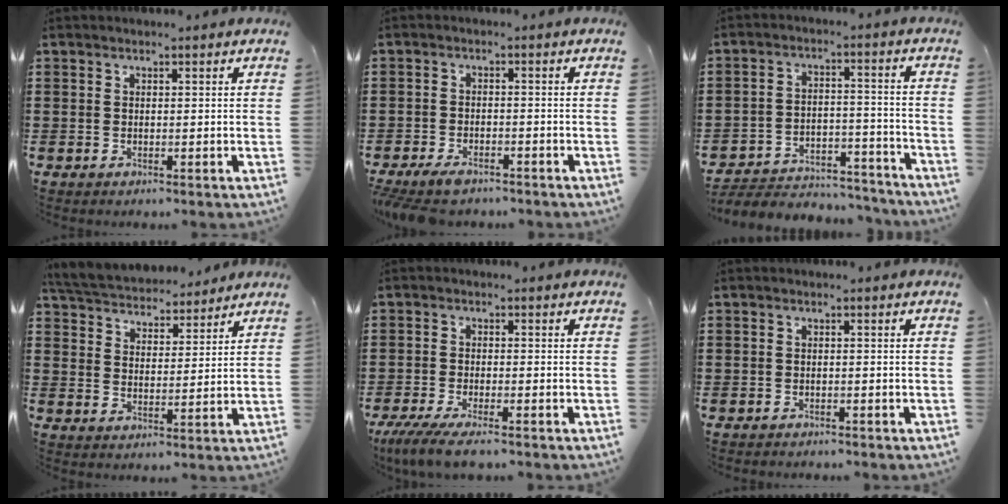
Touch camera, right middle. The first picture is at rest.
{"total": 3.1, "force": [-2.8, 0.8, 1.1], "torque": [-0.034, -0.003, -0.062]}
{"total": 4.7, "force": [-4.5, 1.1, 0.8], "torque": [-0.024, 0.006, -0.094]}
{"total": 5.3, "force": [5.2, 0.9, 0.1], "torque": [-0.031, -0.030, 0.091]}
{"total": 4.4, "force": [-3.6, 0.3, 2.4], "torque": [-0.062, -0.017, -0.072]}
{"total": 0.9, "force": [-0.9, 0.1, 0.0], "torque": [-0.003, 0.000, -0.019]}